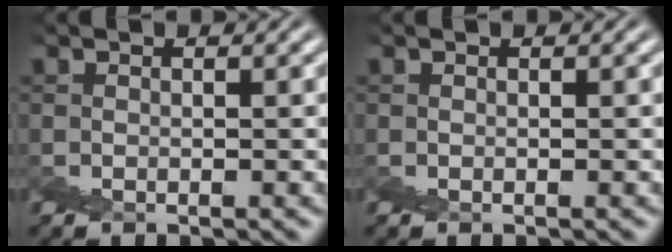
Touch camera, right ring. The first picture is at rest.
{"total": 0.0}